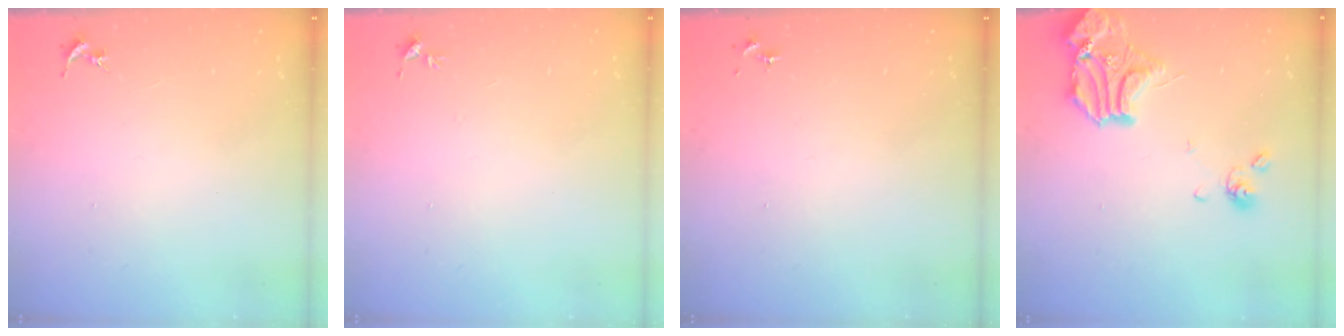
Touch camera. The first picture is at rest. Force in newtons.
{"total": 3.4, "press": 3.3, "slide": 0.5}
{"total": 0.0}
{"total": 16.0, "press": 15.8, "slide": 2.5}